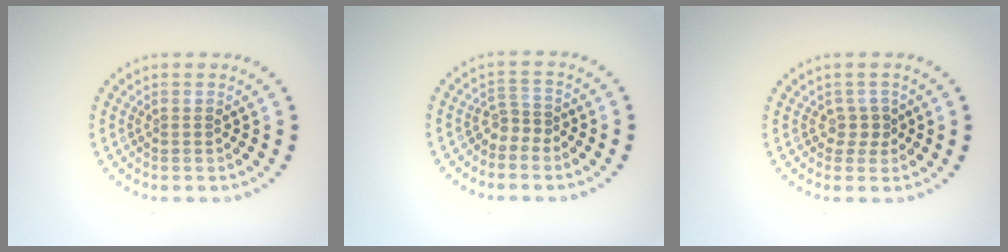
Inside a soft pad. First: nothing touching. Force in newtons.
{"total": 1.6, "press": 1.0, "slide": 1.2}
{"total": 1.4, "press": 1.0, "slide": 1.0}